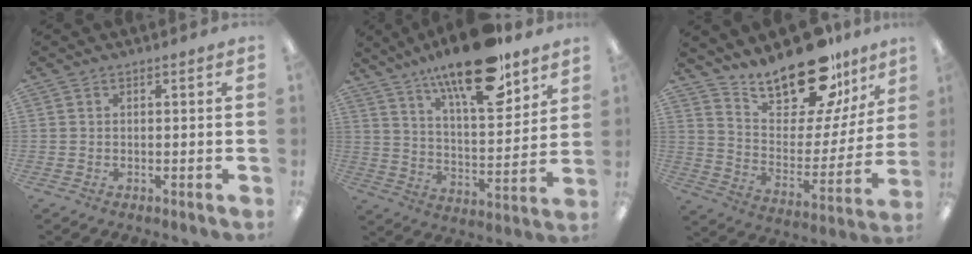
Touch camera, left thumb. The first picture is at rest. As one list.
[{"total": 19.9, "force": [14.5, 6.0, 12.2], "torque": [-0.199, -0.084, 0.240]}, {"total": 21.1, "force": [17.1, 7.8, 9.7], "torque": [-0.158, -0.120, 0.296]}]